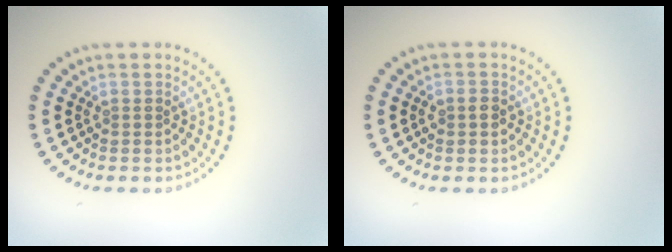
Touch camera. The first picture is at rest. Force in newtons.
{"total": 1.3, "press": 1.3, "slide": 0.3}